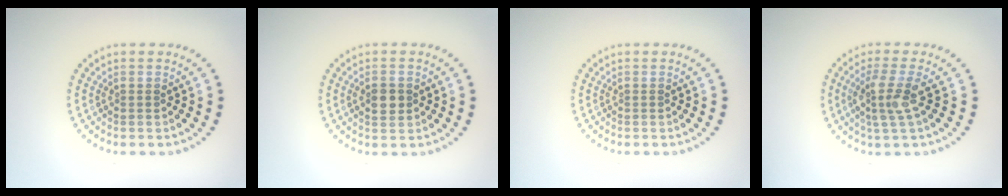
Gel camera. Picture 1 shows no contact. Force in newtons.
{"total": 2.4, "press": 2.4, "slide": 0.0}
{"total": 0.0}
{"total": 3.1, "press": 2.7, "slide": 1.5}